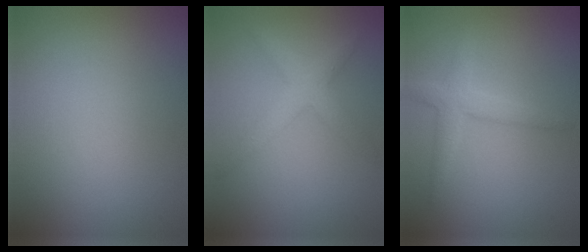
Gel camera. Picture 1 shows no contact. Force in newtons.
{"total": 2.9, "press": 2.9, "slide": 0.1}
{"total": 2.5, "press": 2.5, "slide": 0.2}